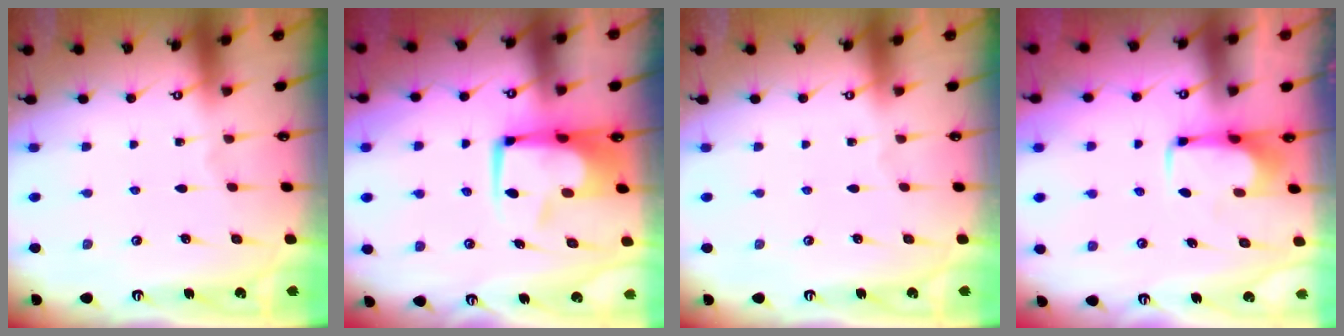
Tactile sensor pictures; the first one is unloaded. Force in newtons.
{"total": 7.4, "press": 7.3, "slide": 1.1}
{"total": 0.0}
{"total": 2.1, "press": 2.0, "slide": 0.4}